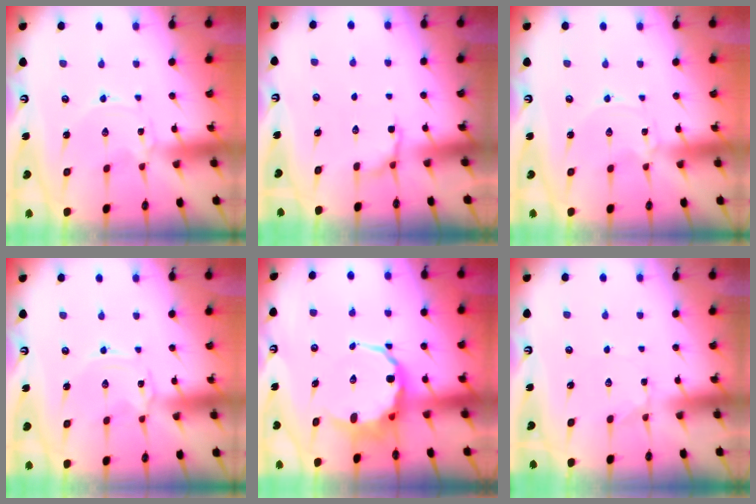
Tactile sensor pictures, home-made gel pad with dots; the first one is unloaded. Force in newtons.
{"total": 5.4, "press": 4.6, "slide": 2.8}
{"total": 0.0}
{"total": 0.6, "press": 0.6, "slide": 0.1}
{"total": 7.5, "press": 7.2, "slide": 2.1}
{"total": 2.2, "press": 2.2, "slide": 0.6}